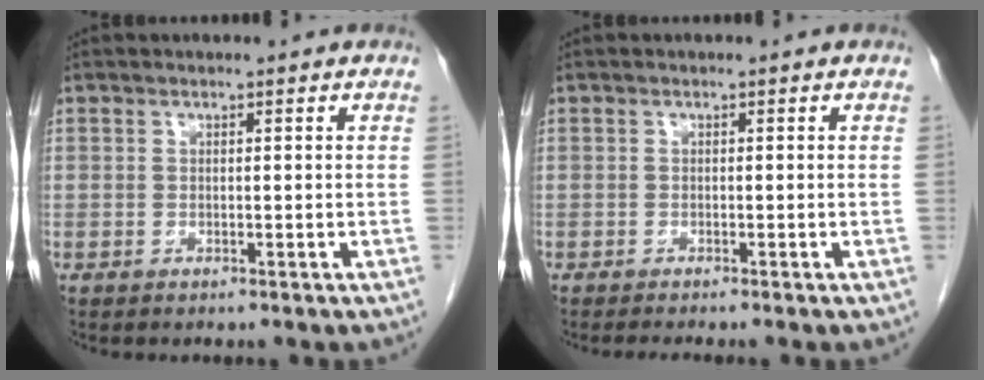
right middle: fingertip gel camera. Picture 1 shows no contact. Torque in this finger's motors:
{"motor_torque": [0.07, -0.05, 0.00, 0.01]}